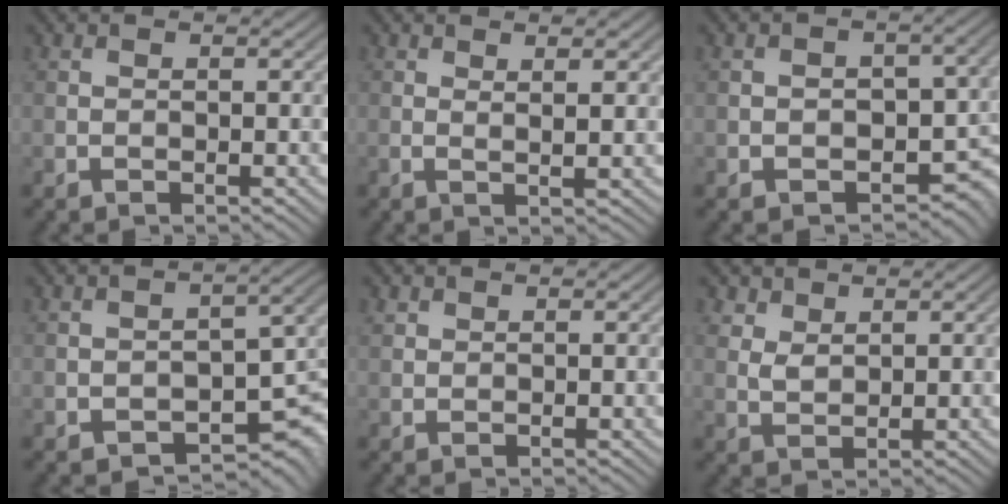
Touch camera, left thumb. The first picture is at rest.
{"total": 1.9, "force": [1.1, 0.3, 1.5], "torque": [-0.029, -0.001, 0.017]}
{"total": 6.0, "force": [-1.3, 4.3, 4.0], "torque": [-0.054, -0.017, -0.020]}
{"total": 7.9, "force": [-3.0, 4.8, 5.5], "torque": [-0.064, -0.023, -0.038]}
{"total": 0.9, "force": [0.7, 0.6, 0.1], "torque": [-0.007, -0.001, 0.017]}
{"total": 2.8, "force": [1.9, 1.5, 1.2], "torque": [-0.033, -0.002, 0.041]}